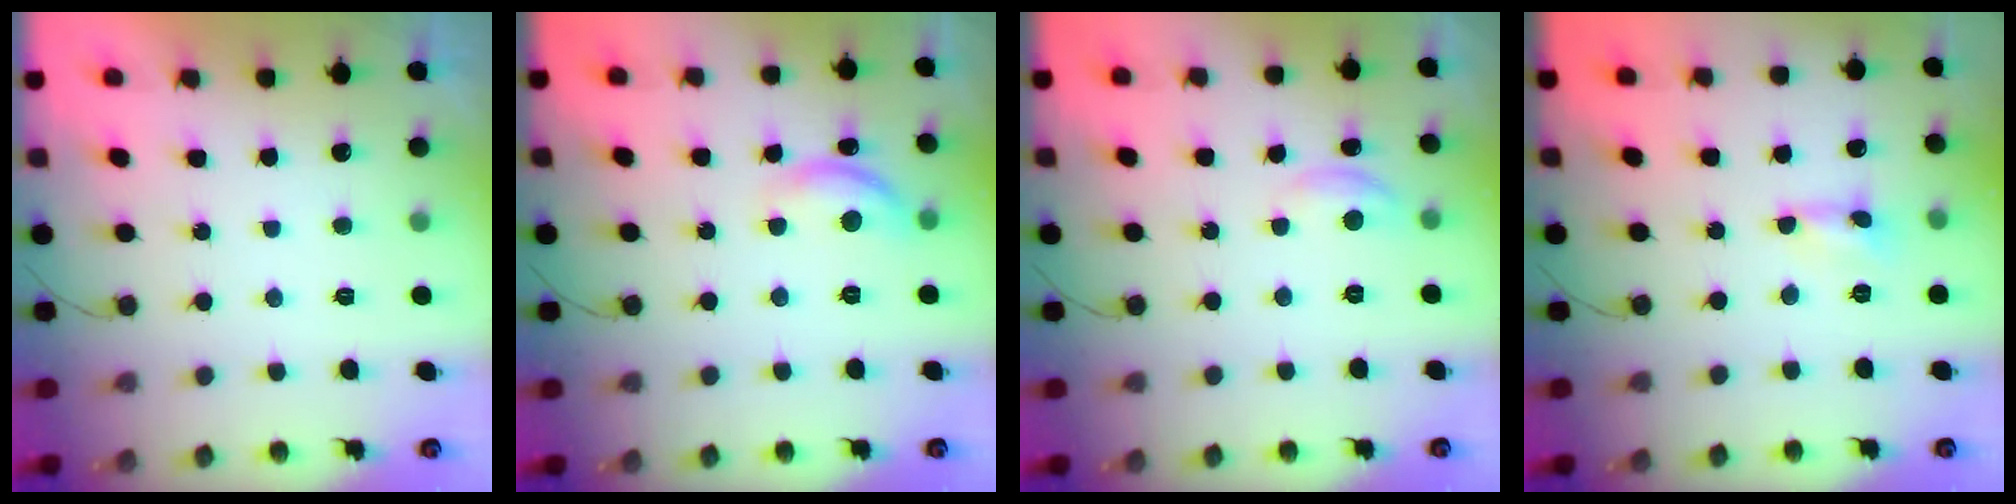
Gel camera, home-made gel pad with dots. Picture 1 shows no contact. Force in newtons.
{"total": 10.1, "press": 10.0, "slide": 0.7}
{"total": 4.0, "press": 4.0, "slide": 0.2}
{"total": 0.0}